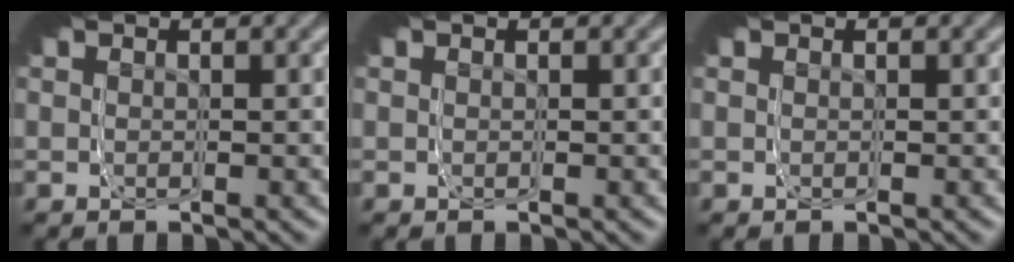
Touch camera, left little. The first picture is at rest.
{"total": 0.0}
{"total": 0.0}